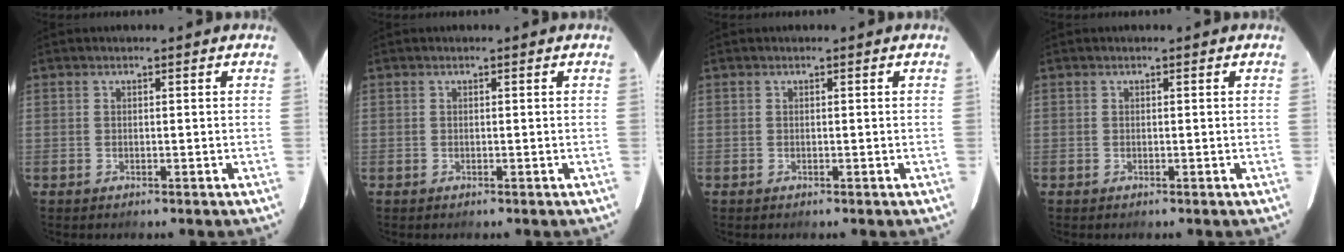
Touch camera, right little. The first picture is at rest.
{"total": 0.0}
{"total": 0.0}
{"total": 0.0}